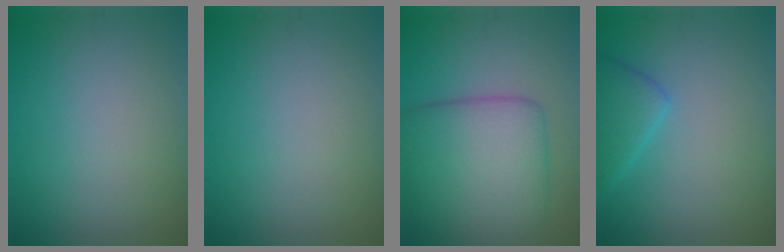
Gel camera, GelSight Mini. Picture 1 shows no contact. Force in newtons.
{"total": 0.0}
{"total": 8.9, "press": 8.9, "slide": 0.2}
{"total": 3.1, "press": 3.1, "slide": 0.1}